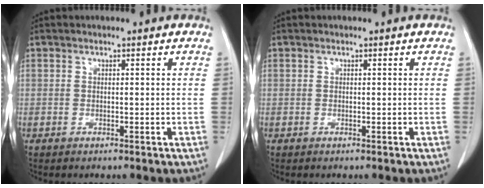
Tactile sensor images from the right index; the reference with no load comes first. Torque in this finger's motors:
{"motor_torque": [-0.03, 0.03, 0.00, 0.00]}